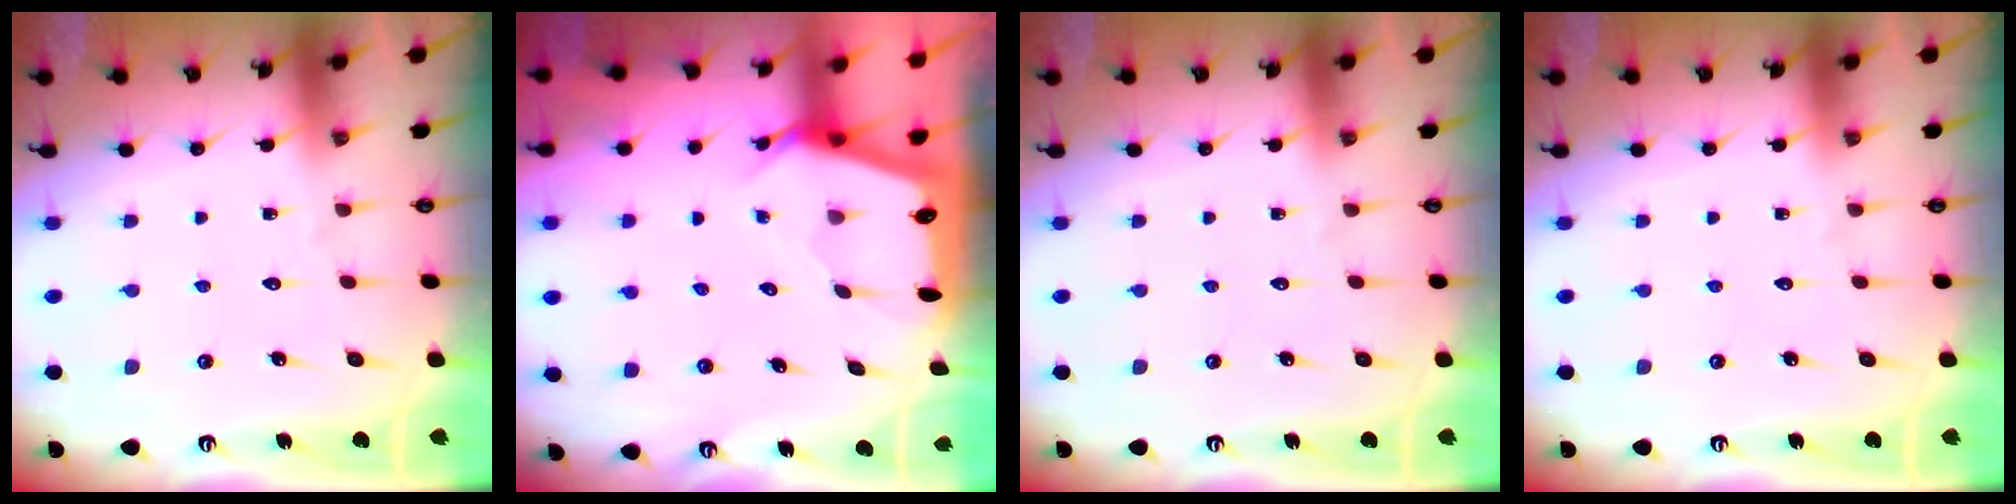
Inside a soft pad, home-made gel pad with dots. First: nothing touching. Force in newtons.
{"total": 2.4, "press": 2.4, "slide": 0.2}
{"total": 0.0}
{"total": 0.0}